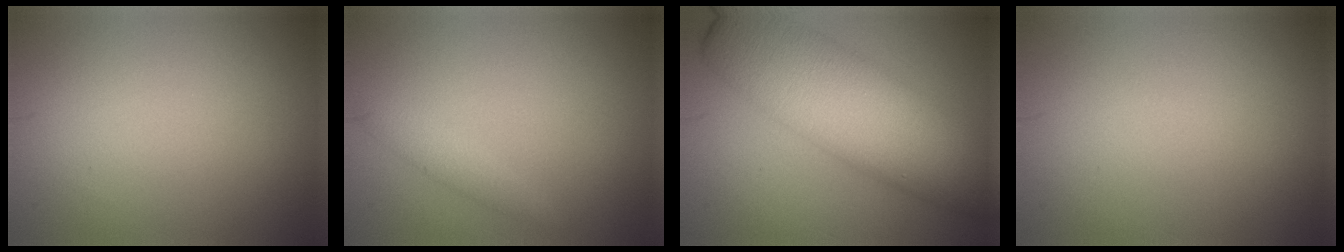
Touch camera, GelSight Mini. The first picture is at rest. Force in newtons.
{"total": 1.3, "press": 1.3, "slide": 0.0}
{"total": 12.0, "press": 12.0, "slide": 0.5}
{"total": 0.0}